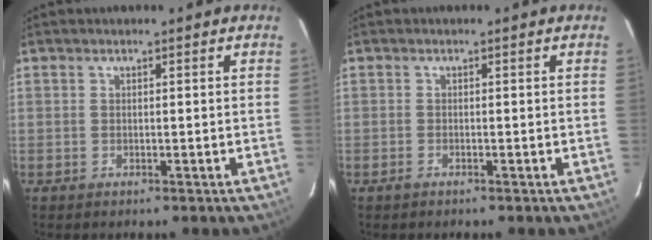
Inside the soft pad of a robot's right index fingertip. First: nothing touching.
{"total": 0.5, "force": [-0.5, 0.1, 0.2], "torque": [-0.010, -0.001, -0.007]}